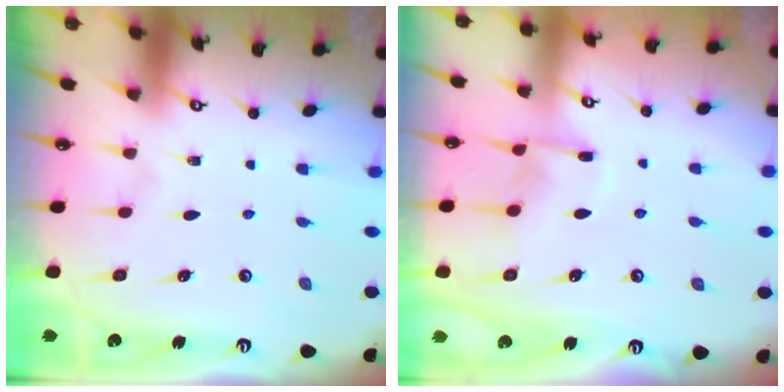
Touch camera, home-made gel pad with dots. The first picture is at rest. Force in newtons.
{"total": 7.2, "press": 7.2, "slide": 0.8}